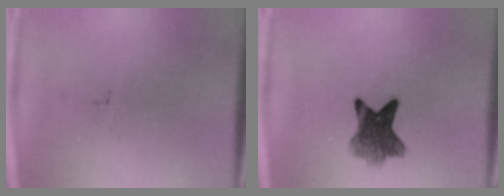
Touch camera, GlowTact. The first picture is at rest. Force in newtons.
{"total": 7.2}